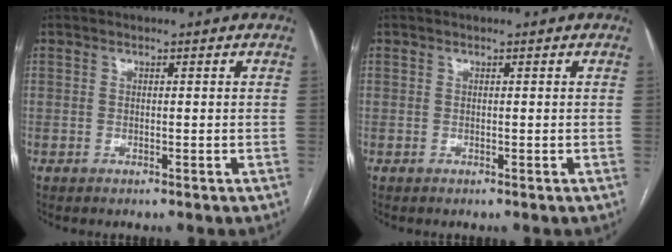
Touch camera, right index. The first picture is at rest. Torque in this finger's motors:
{"motor_torque": [0.03, 0.09, -0.03, 0.00]}